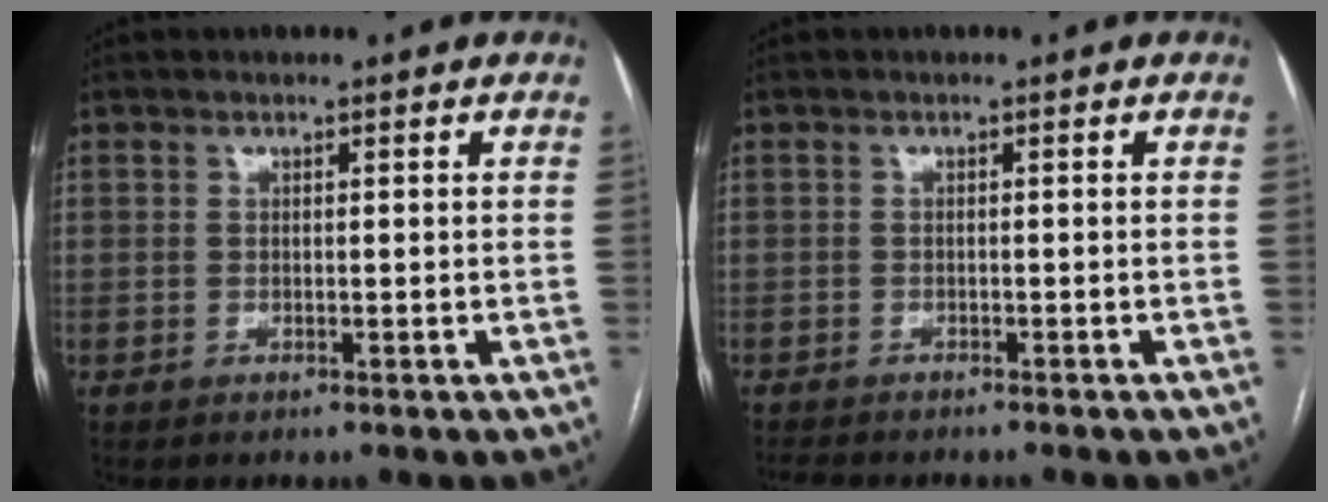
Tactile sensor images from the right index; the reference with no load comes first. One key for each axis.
{"total": 3.7, "fx": -3.4, "fy": 1.1, "fz": 1.2, "tx": -0.019, "ty": -0.008, "tz": -0.050}